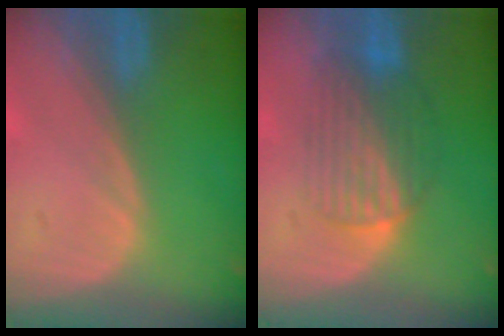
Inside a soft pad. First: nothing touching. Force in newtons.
{"total": 6.5, "press": 6.4, "slide": 1.0}